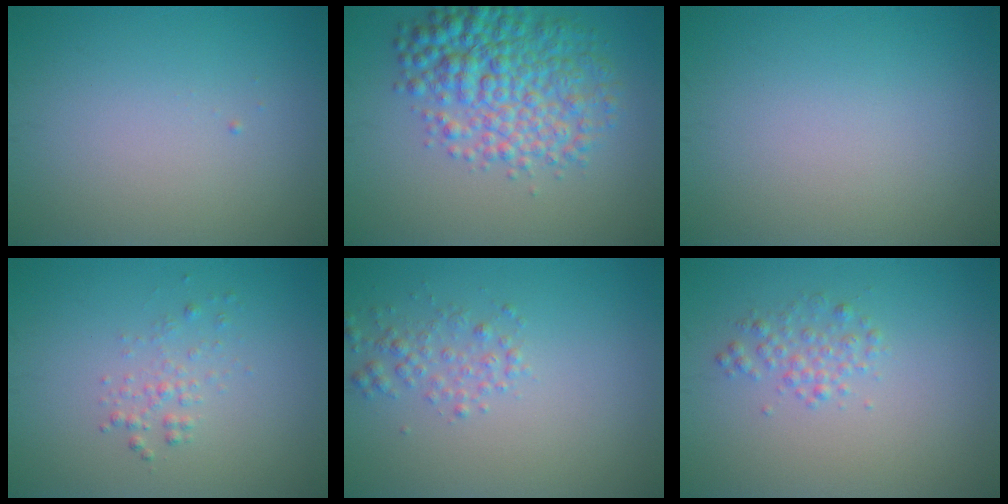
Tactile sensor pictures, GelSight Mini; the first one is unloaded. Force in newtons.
{"total": 6.9, "press": 6.9, "slide": 0.1}
{"total": 0.0}
{"total": 1.4, "press": 1.4, "slide": 0.0}
{"total": 1.9, "press": 1.9, "slide": 0.1}
{"total": 1.7, "press": 1.7, "slide": 0.0}